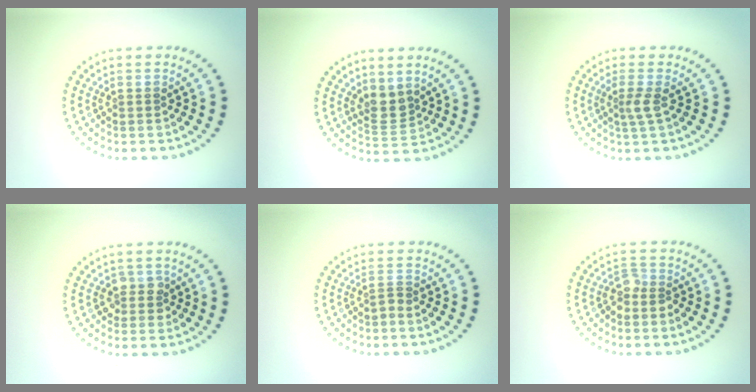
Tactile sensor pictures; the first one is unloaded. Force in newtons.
{"total": 2.4, "press": 1.9, "slide": 1.5}
{"total": 1.6, "press": 1.2, "slide": 1.0}
{"total": 1.6, "press": 1.5, "slide": 0.7}
{"total": 0.7, "press": 0.4, "slide": 0.6}
{"total": 1.7, "press": 1.3, "slide": 1.1}